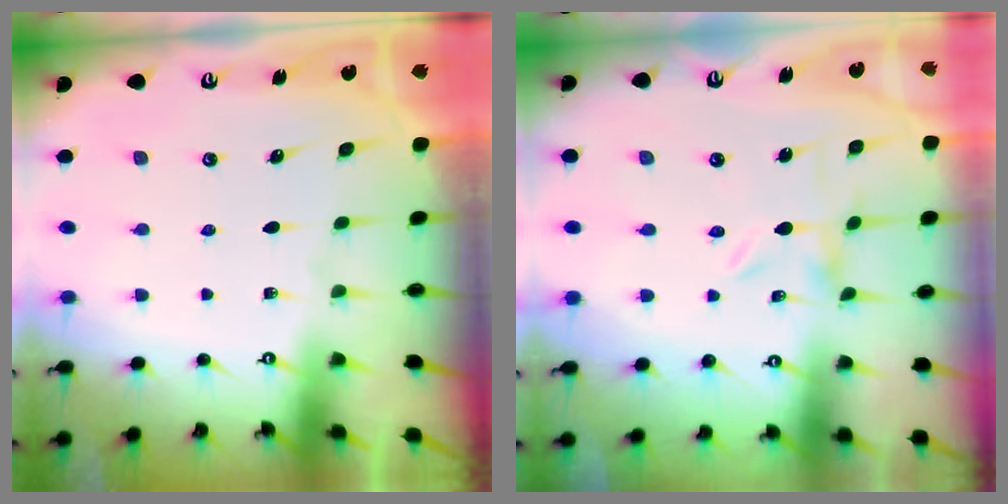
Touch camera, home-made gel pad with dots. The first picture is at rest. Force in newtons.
{"total": 0.0}